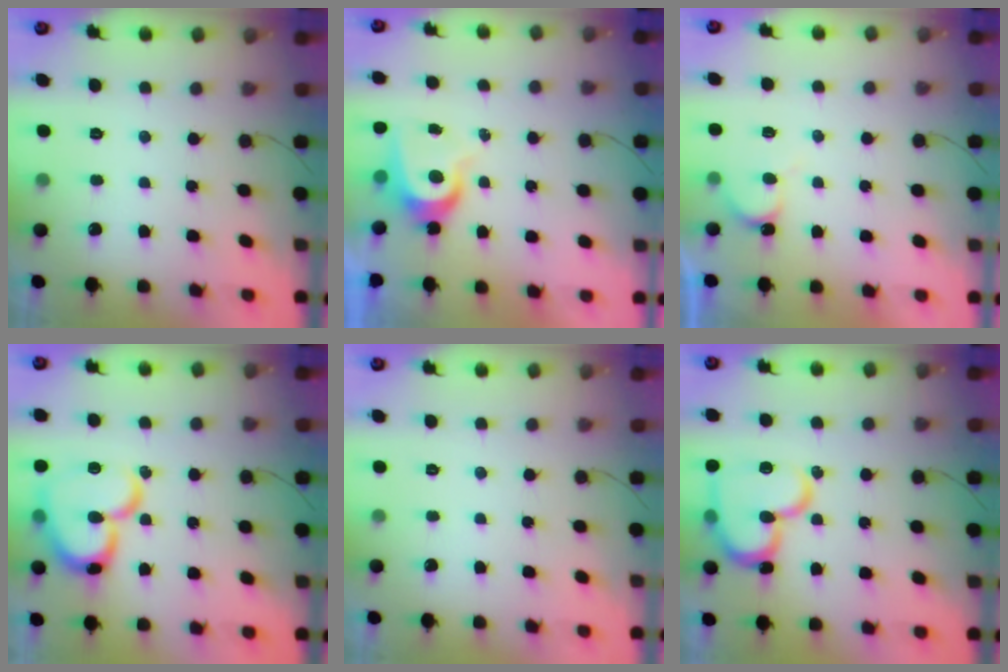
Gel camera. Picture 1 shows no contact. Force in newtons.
{"total": 7.7, "press": 7.7, "slide": 0.3}
{"total": 4.0, "press": 3.9, "slide": 0.4}
{"total": 18.1, "press": 18.0, "slide": 1.8}
{"total": 0.0}
{"total": 17.3, "press": 17.2, "slide": 1.7}